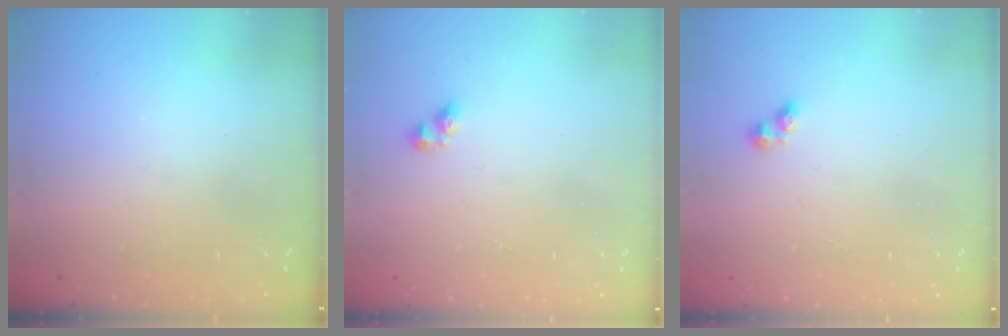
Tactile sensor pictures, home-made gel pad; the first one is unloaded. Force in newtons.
{"total": 3.9, "press": 3.8, "slide": 0.4}
{"total": 2.1, "press": 2.1, "slide": 0.3}